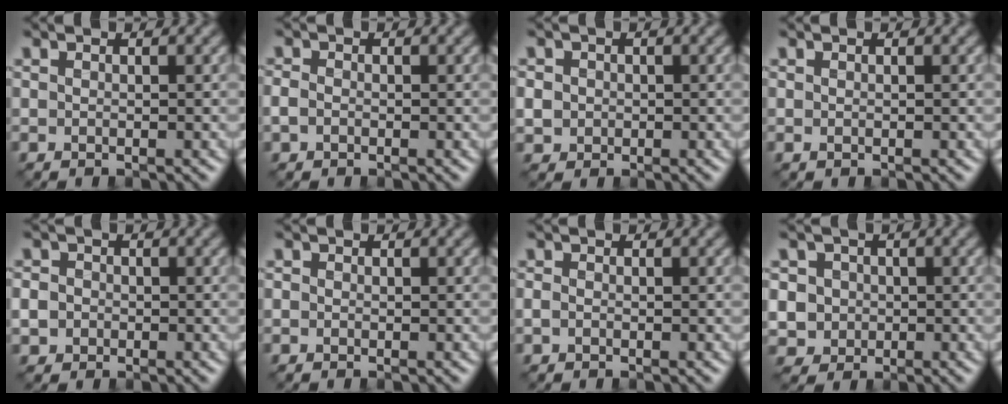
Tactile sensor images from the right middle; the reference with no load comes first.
{"total": 1.3, "force": [-0.3, 0.9, 0.8], "torque": [-0.020, 0.000, -0.011]}
{"total": 2.9, "force": [0.2, 2.6, 1.1], "torque": [-0.020, 0.014, -0.006]}
{"total": 0.0}
{"total": 4.4, "force": [-0.8, 4.0, 1.6], "torque": [-0.039, 0.011, -0.037]}
{"total": 0.6, "force": [-0.2, 0.5, 0.2], "torque": [-0.003, -0.003, -0.004]}
{"total": 0.8, "force": [-0.2, 0.6, 0.6], "torque": [-0.015, 0.000, -0.007]}
{"total": 5.6, "force": [0.4, 5.3, 1.8], "torque": [-0.047, 0.029, -0.007]}